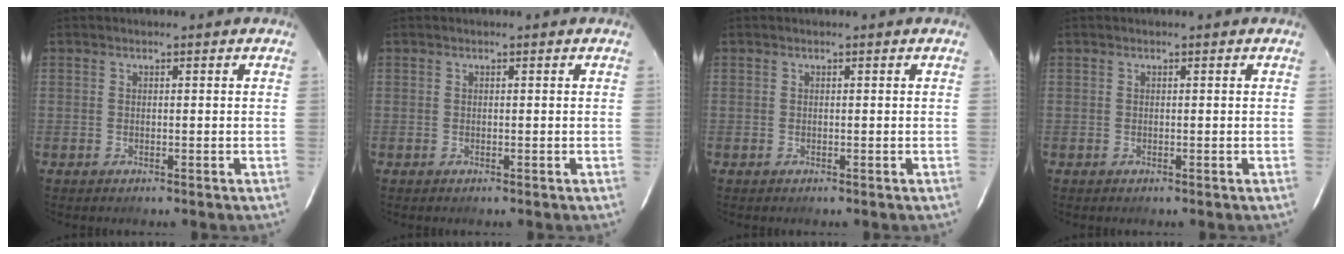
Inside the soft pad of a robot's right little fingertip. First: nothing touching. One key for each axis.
{"total": 0.0}
{"total": 0.0}
{"total": 0.0}